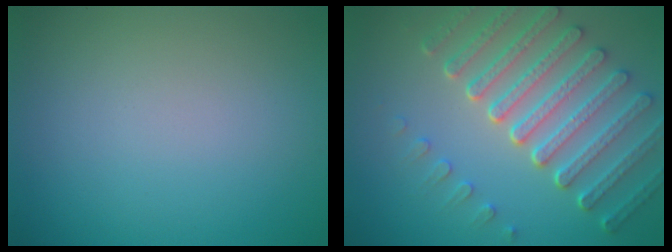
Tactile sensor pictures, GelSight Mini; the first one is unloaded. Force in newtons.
{"total": 7.1, "press": 5.3, "slide": 4.8}